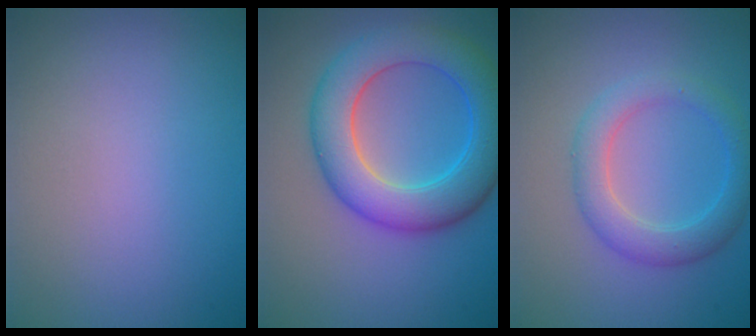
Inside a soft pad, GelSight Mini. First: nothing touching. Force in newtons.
{"total": 7.9, "press": 7.9, "slide": 0.3}
{"total": 3.5, "press": 3.5, "slide": 0.1}